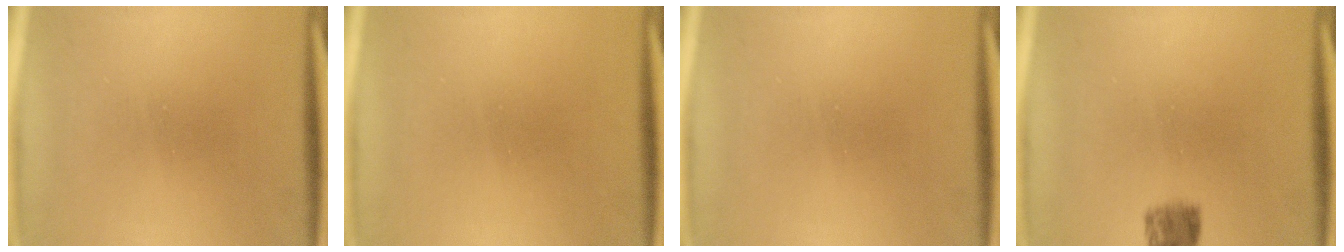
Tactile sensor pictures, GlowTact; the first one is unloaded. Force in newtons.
{"total": 0.5}
{"total": 0.0}
{"total": 3.7}